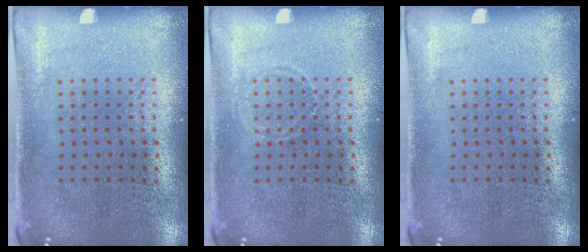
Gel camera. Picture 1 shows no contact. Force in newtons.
{"total": 0.6, "press": 0.6, "slide": 0.0}
{"total": 0.0}